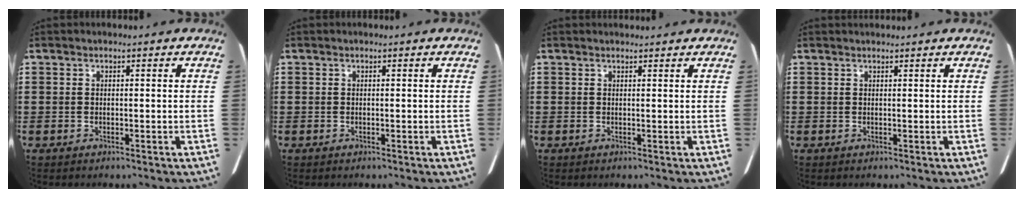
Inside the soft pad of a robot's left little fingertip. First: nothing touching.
{"total": 0.0}
{"total": 0.7, "force": [0.7, 0.1, 0.1], "torque": [0.005, -0.002, 0.011]}
{"total": 0.6, "force": [0.6, 0.0, 0.0], "torque": [-0.001, 0.001, 0.011]}